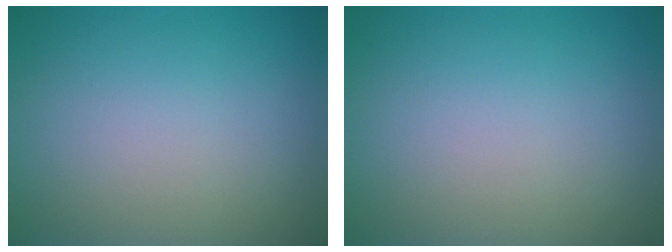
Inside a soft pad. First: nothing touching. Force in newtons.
{"total": 0.0}